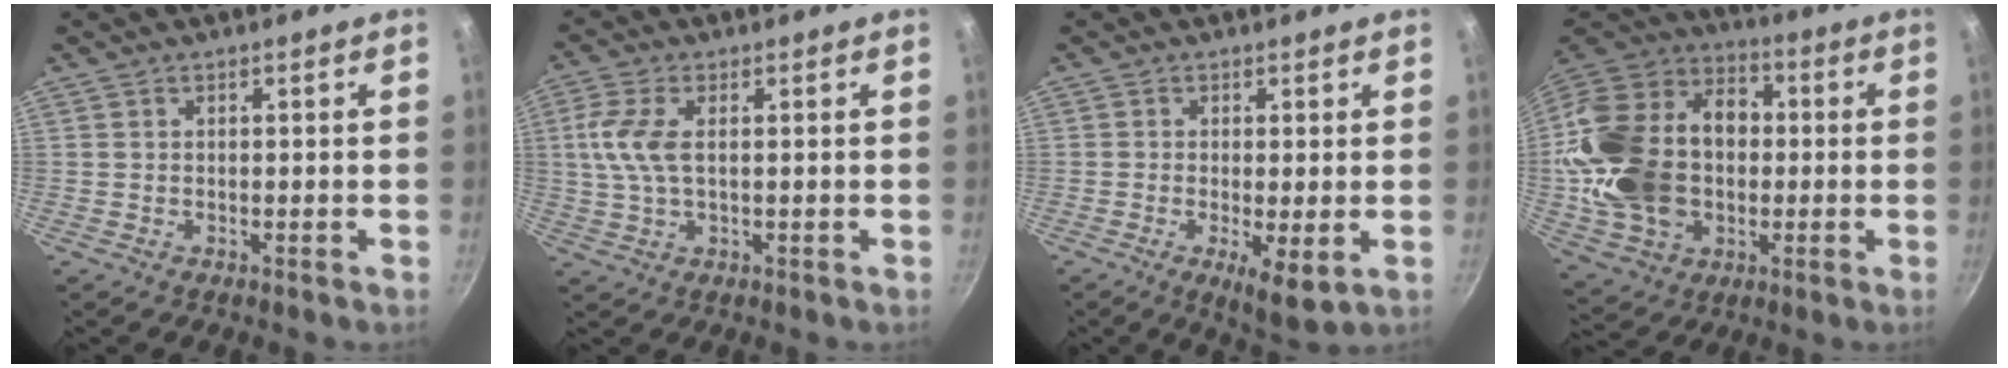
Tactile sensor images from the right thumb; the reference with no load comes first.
{"total": 6.9, "force": [1.0, 3.3, 6.0], "torque": [-0.135, 0.008, 0.016]}
{"total": 6.4, "force": [-1.3, 1.6, 6.0], "torque": [-0.098, -0.013, -0.013]}
{"total": 26.8, "force": [-0.9, 19.8, 18.0], "torque": [-0.328, 0.044, -0.007]}